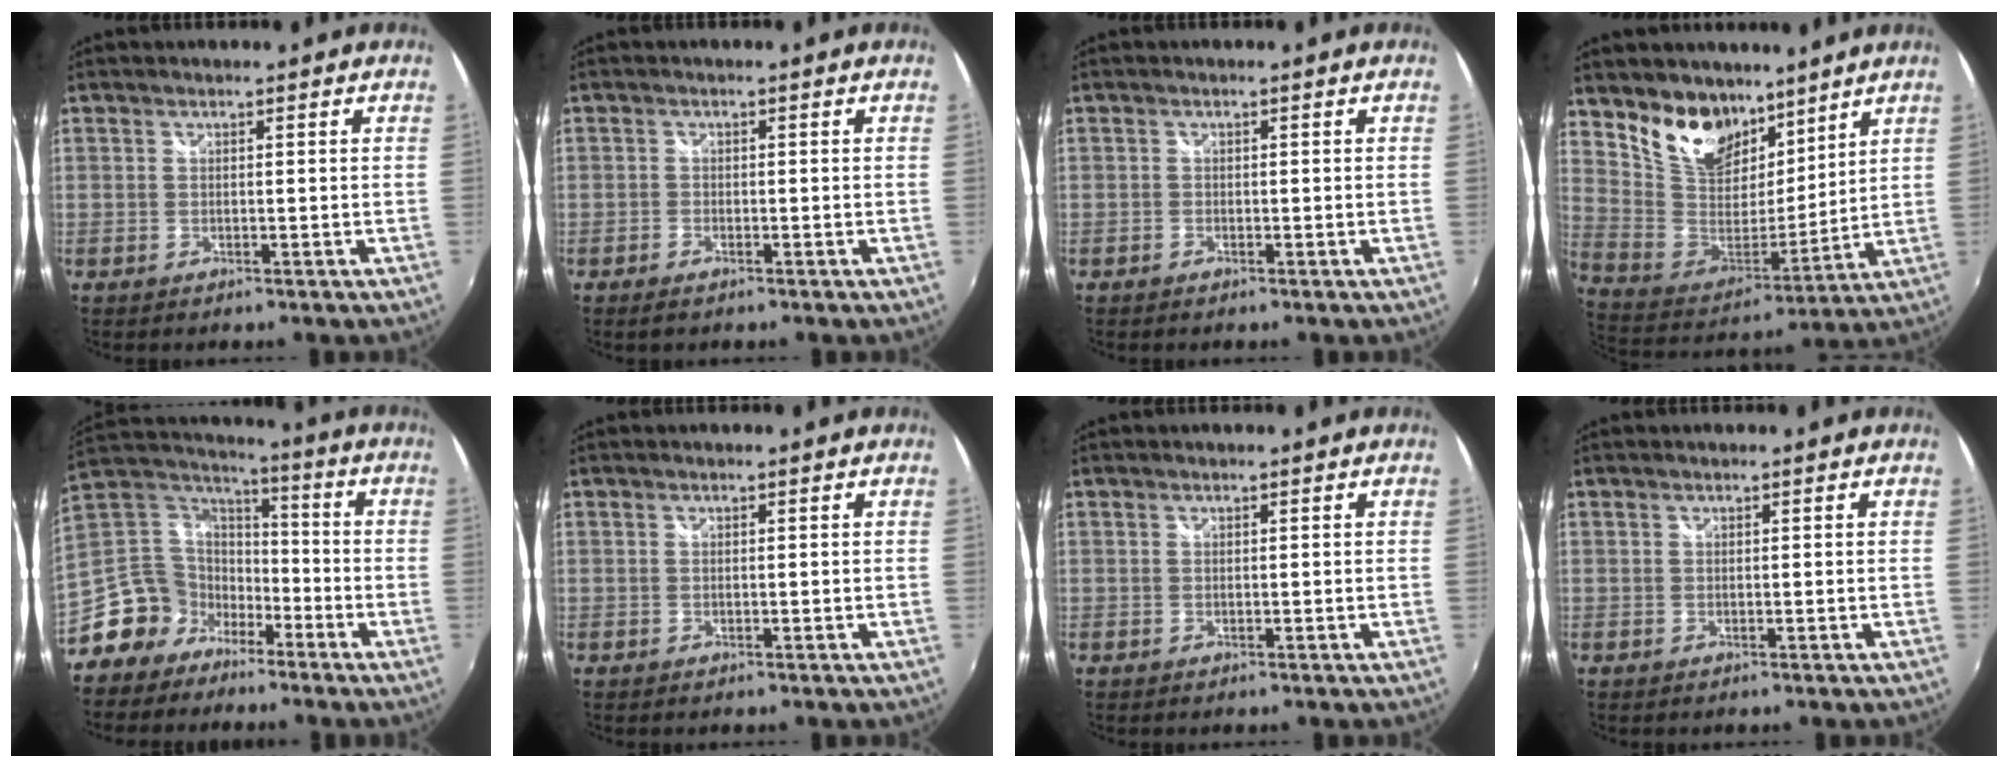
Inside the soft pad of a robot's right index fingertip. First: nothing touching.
{"total": 1.1, "force": [-1.0, 0.0, 0.6], "torque": [-0.013, -0.002, -0.022]}
{"total": 0.5, "force": [-0.3, -0.5, -0.1], "torque": [0.004, -0.001, -0.009]}
{"total": 15.3, "force": [10.6, 8.9, 6.6], "torque": [-0.147, 0.006, 0.207]}
{"total": 12.2, "force": [-7.3, 9.1, 3.5], "torque": [-0.089, 0.035, -0.140]}
{"total": 0.0}
{"total": 0.0}
{"total": 0.0}